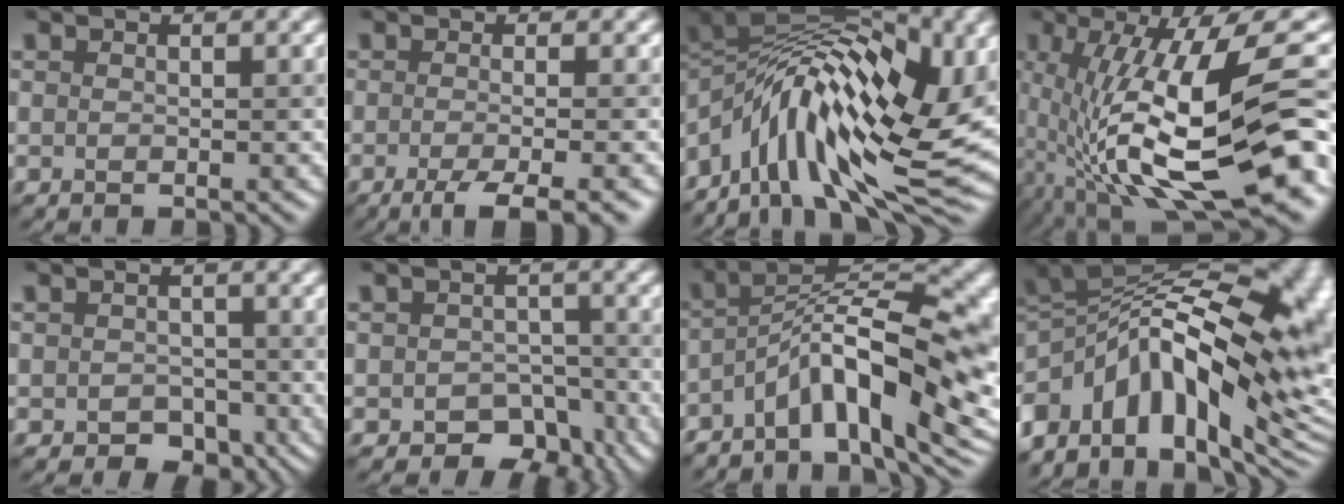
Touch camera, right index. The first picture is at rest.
{"total": 4.8, "force": [-2.3, 1.2, 4.1], "torque": [-0.058, -0.006, -0.044]}
{"total": 15.7, "force": [-0.6, 7.4, 13.8], "torque": [-0.235, 0.024, -0.024]}
{"total": 14.8, "force": [-1.2, 4.2, 14.1], "torque": [-0.237, 0.009, -0.019]}
{"total": 2.3, "force": [-0.8, 1.9, 1.0], "torque": [-0.011, -0.006, -0.015]}
{"total": 4.3, "force": [-2.2, 3.1, 2.0], "torque": [-0.014, -0.008, -0.032]}
{"total": 11.8, "force": [-3.9, 3.9, 10.5], "torque": [-0.157, 0.014, -0.072]}
{"total": 18.4, "force": [-1.3, 11.0, 14.7], "torque": [-0.252, -0.007, -0.014]}